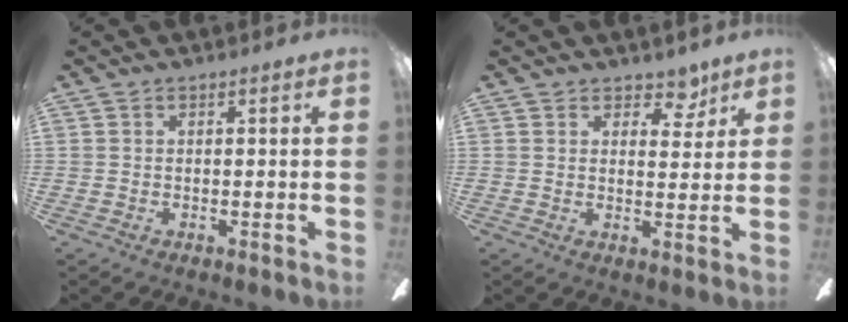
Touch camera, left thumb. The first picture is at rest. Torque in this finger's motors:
{"motor_torque": [0.10, -0.07, -0.25, 0.00, -0.01]}